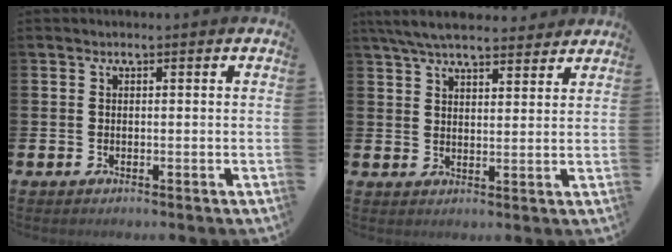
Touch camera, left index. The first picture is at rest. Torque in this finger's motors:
{"motor_torque": [1.01, -1.12, 0.87, 0.21]}